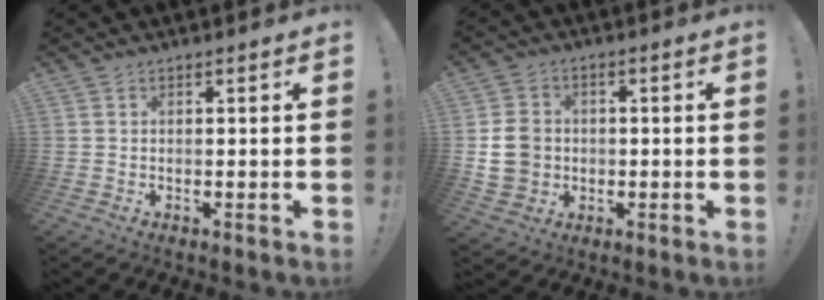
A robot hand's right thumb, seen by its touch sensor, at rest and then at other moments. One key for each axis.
{"total": 9.1, "fx": -0.4, "fy": 8.1, "fz": 4.2, "tx": -0.065, "ty": 0.011, "tz": -0.003}